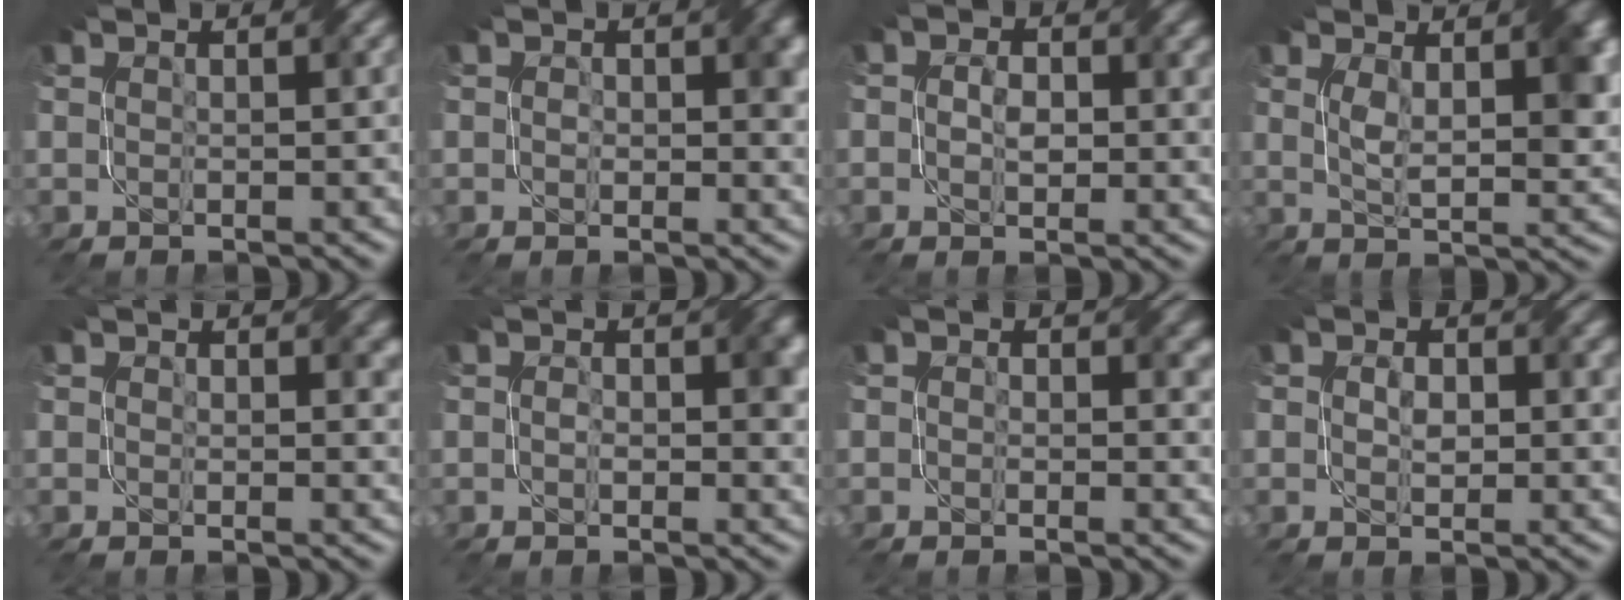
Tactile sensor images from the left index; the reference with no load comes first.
{"total": 2.8, "force": [0.5, 1.9, 2.0], "torque": [-0.026, -0.002, 0.005]}
{"total": 2.8, "force": [0.1, 1.9, 2.1], "torque": [-0.035, -0.002, 0.001]}
{"total": 6.3, "force": [2.1, 2.4, 5.4], "torque": [-0.093, -0.005, 0.040]}
{"total": 2.3, "force": [1.0, 1.6, 1.3], "torque": [-0.016, -0.004, 0.012]}
{"total": 3.1, "force": [0.1, 1.8, 2.5], "torque": [-0.034, -0.003, -0.001]}
{"total": 2.6, "force": [0.7, 1.9, 1.7], "torque": [-0.018, -0.002, 0.005]}
{"total": 2.6, "force": [0.4, 1.7, 1.9], "torque": [-0.034, -0.003, 0.007]}